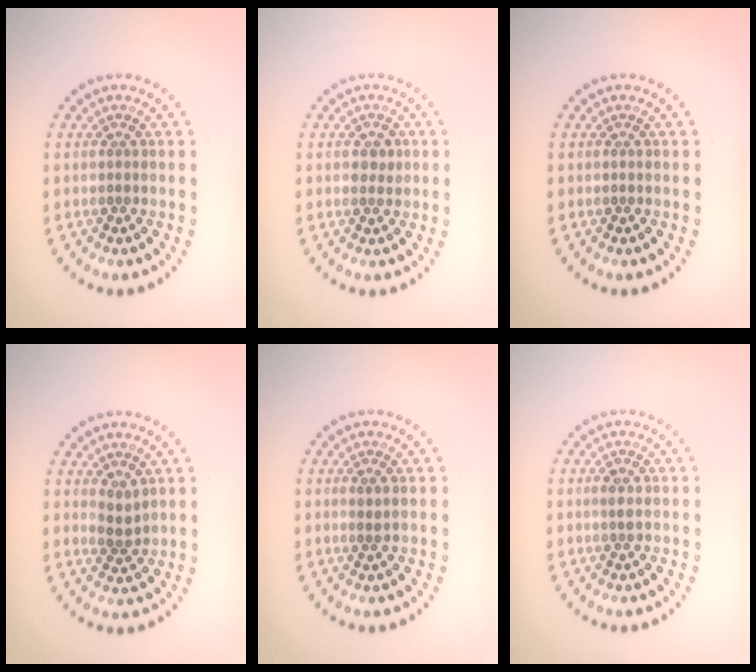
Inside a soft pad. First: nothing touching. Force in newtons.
{"total": 1.5, "press": 1.5, "slide": 0.3}
{"total": 0.0}
{"total": 1.6, "press": 1.3, "slide": 0.9}
{"total": 0.6, "press": 0.4, "slide": 0.5}
{"total": 0.9, "press": 0.9, "slide": 0.2}